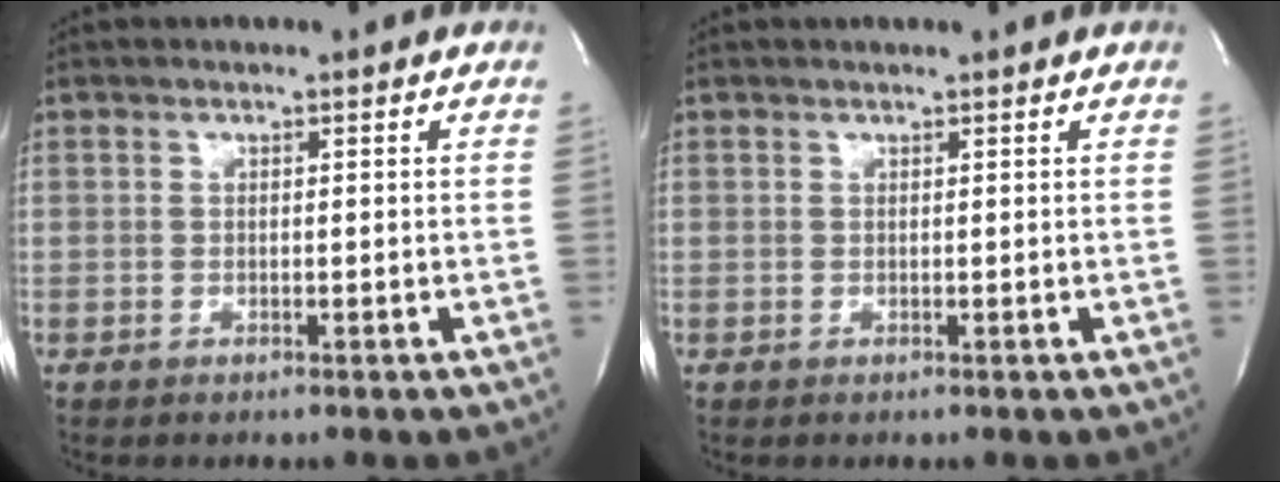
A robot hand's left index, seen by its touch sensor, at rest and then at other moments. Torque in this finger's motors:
{"motor_torque": [0.22, -0.15, -0.02, -0.01]}